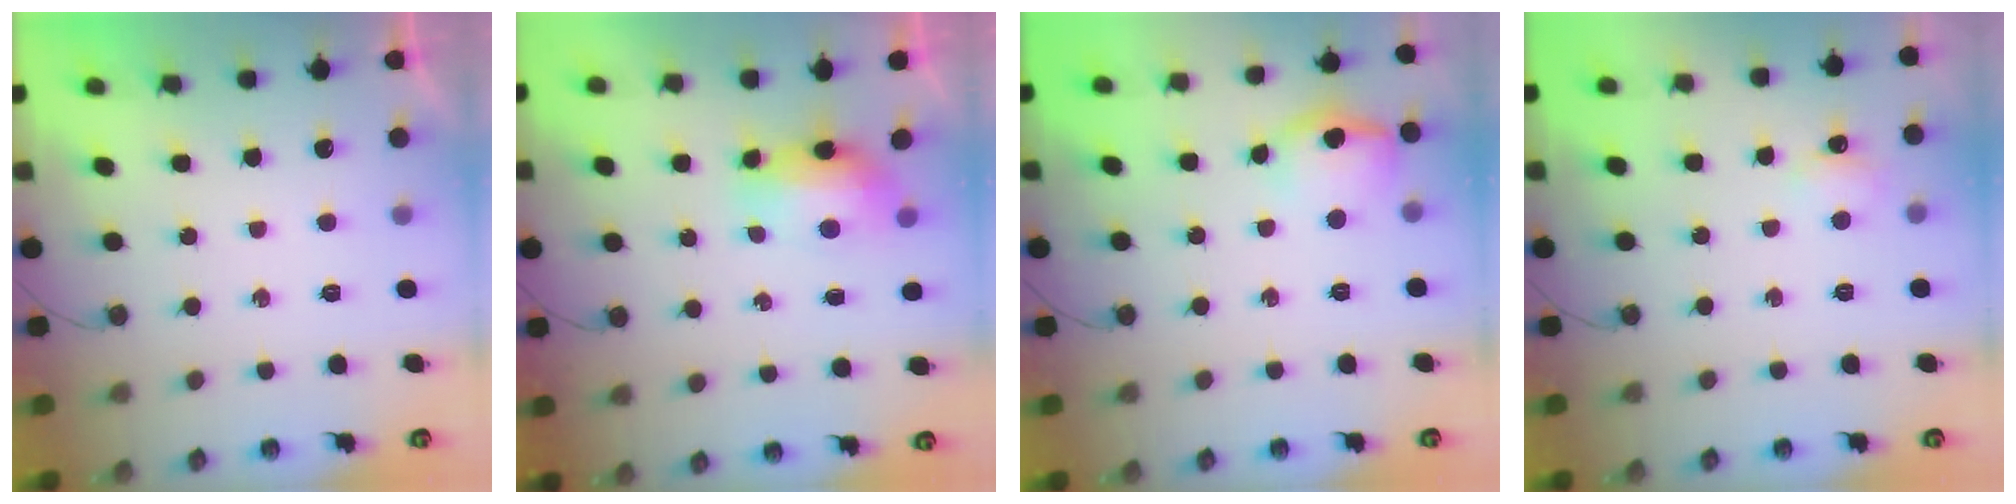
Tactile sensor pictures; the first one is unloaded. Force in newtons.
{"total": 7.6, "press": 7.4, "slide": 1.3}
{"total": 13.1, "press": 11.5, "slide": 6.3}
{"total": 5.2, "press": 5.1, "slide": 0.9}